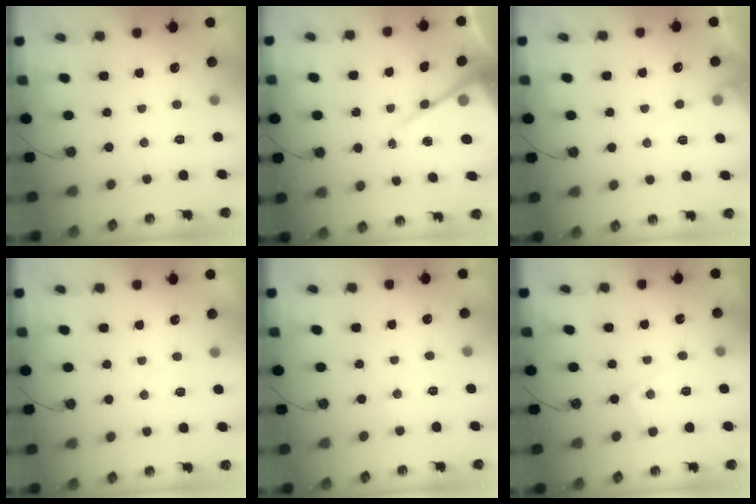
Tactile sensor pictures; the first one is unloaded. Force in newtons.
{"total": 13.2, "press": 13.2, "slide": 1.1}
{"total": 5.5, "press": 5.4, "slide": 0.8}
{"total": 5.3, "press": 5.2, "slide": 0.7}
{"total": 4.1, "press": 4.0, "slide": 0.7}
{"total": 6.3, "press": 6.3, "slide": 0.3}